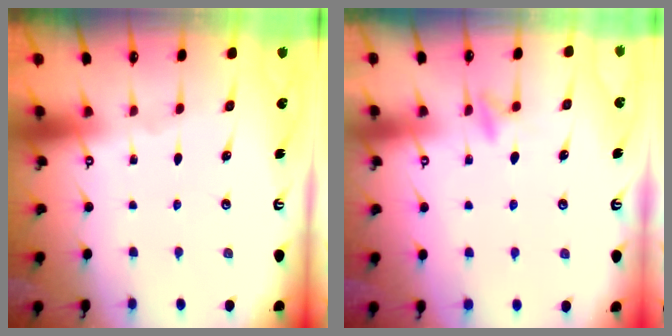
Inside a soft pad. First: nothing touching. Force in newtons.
{"total": 6.8, "press": 6.7, "slide": 0.9}